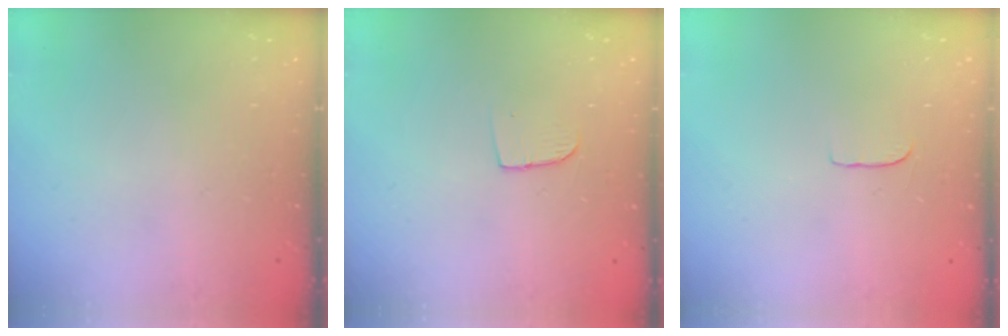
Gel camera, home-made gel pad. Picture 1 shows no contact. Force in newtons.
{"total": 5.6, "press": 5.6, "slide": 0.4}
{"total": 4.1, "press": 4.1, "slide": 0.3}